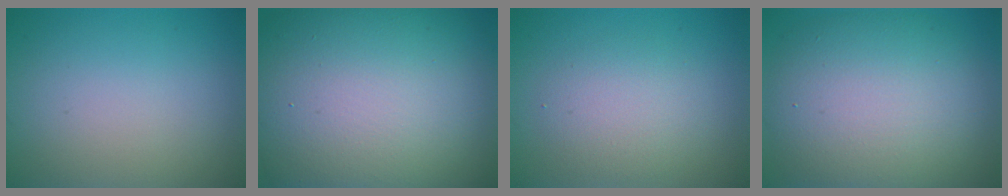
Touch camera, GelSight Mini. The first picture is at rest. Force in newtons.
{"total": 19.9, "press": 19.8, "slide": 1.4}
{"total": 3.2, "press": 3.2, "slide": 0.1}
{"total": 10.9, "press": 10.9, "slide": 0.6}